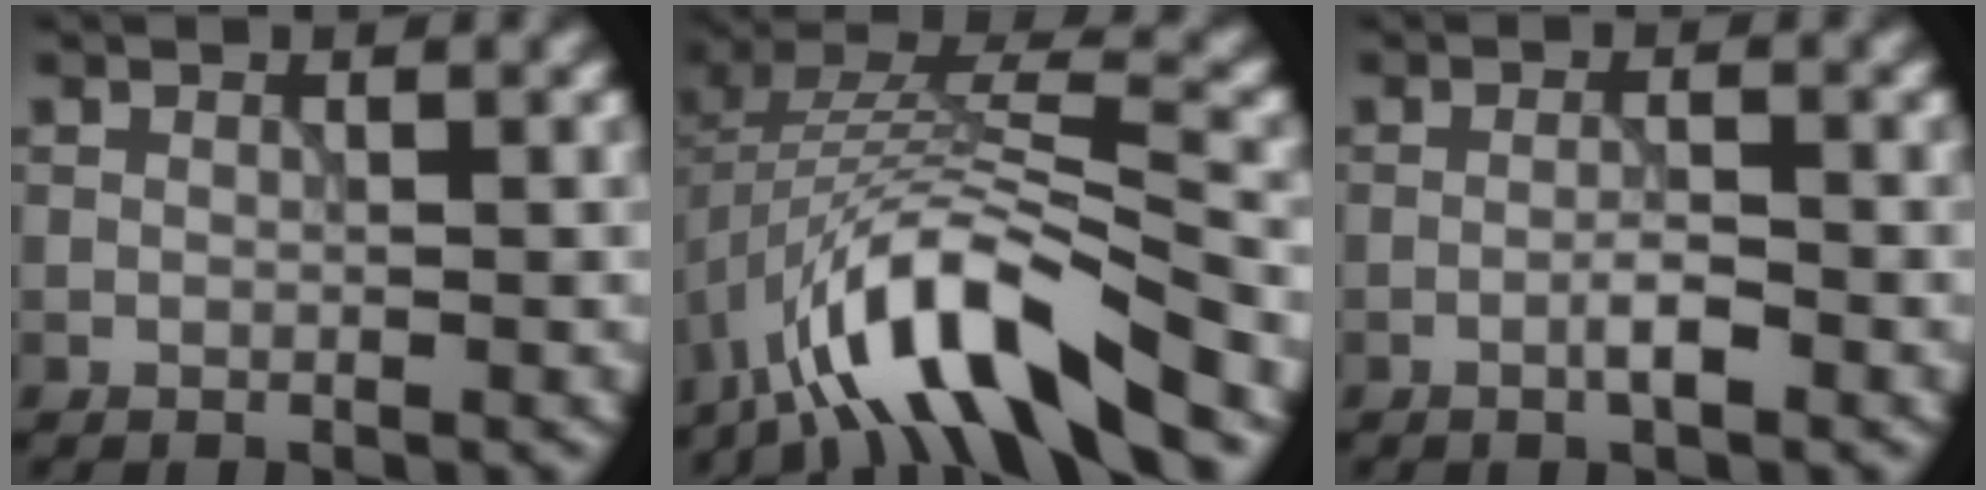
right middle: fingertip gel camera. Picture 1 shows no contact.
{"total": 10.7, "force": [-6.0, 3.1, 8.3], "torque": [-0.145, 0.013, -0.108]}
{"total": 1.8, "force": [-0.9, 0.2, 1.5], "torque": [-0.028, 0.004, -0.019]}